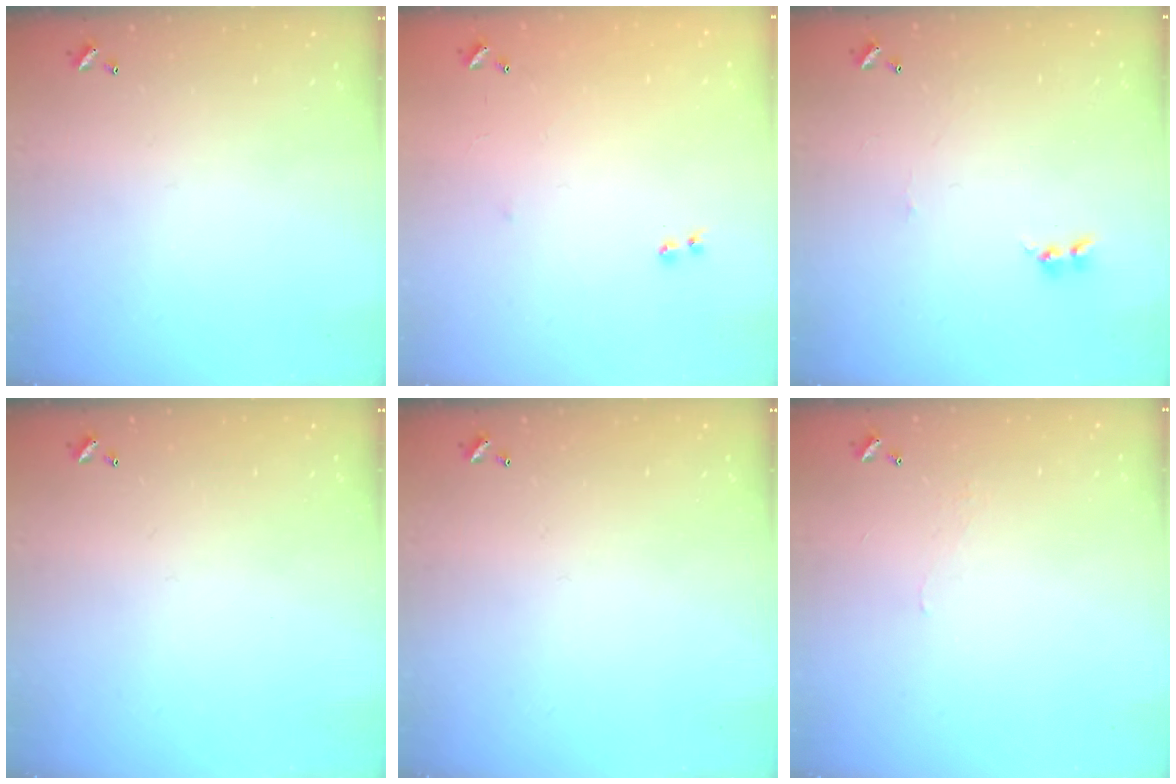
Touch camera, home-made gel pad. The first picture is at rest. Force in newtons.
{"total": 7.1, "press": 7.1, "slide": 0.7}
{"total": 0.0}
{"total": 0.0}
{"total": 0.0}
{"total": 2.3, "press": 2.2, "slide": 0.5}